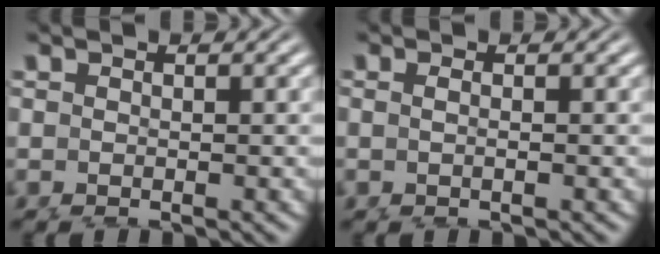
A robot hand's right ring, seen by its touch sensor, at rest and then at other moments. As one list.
[{"total": 1.1, "force": [-0.1, 0.0, 1.1], "torque": [-0.024, 0.001, -0.001]}]